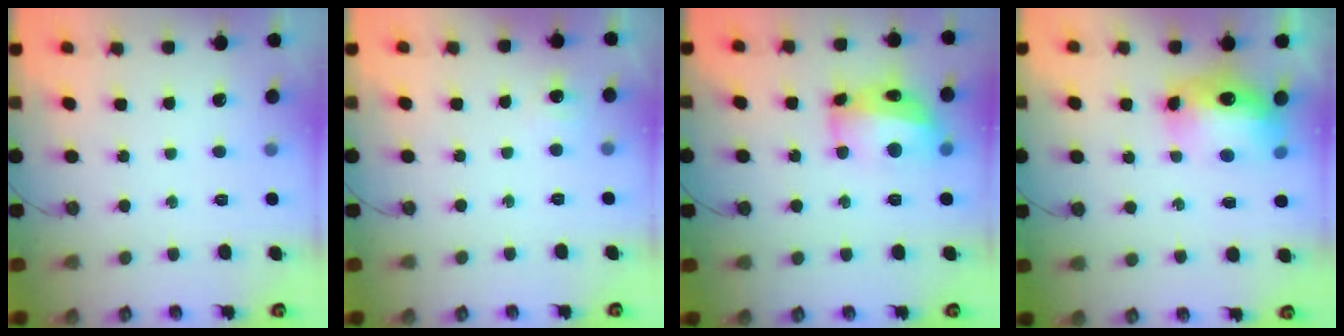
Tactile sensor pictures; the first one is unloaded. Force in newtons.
{"total": 3.5, "press": 3.4, "slide": 0.8}
{"total": 13.1, "press": 13.0, "slide": 1.1}
{"total": 13.6, "press": 13.5, "slide": 1.3}